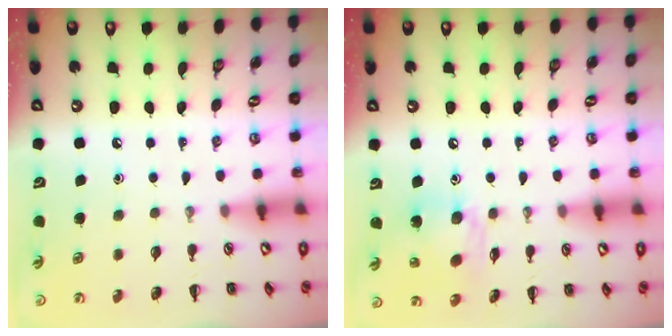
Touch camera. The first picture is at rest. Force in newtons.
{"total": 10.7, "press": 10.6, "slide": 1.4}